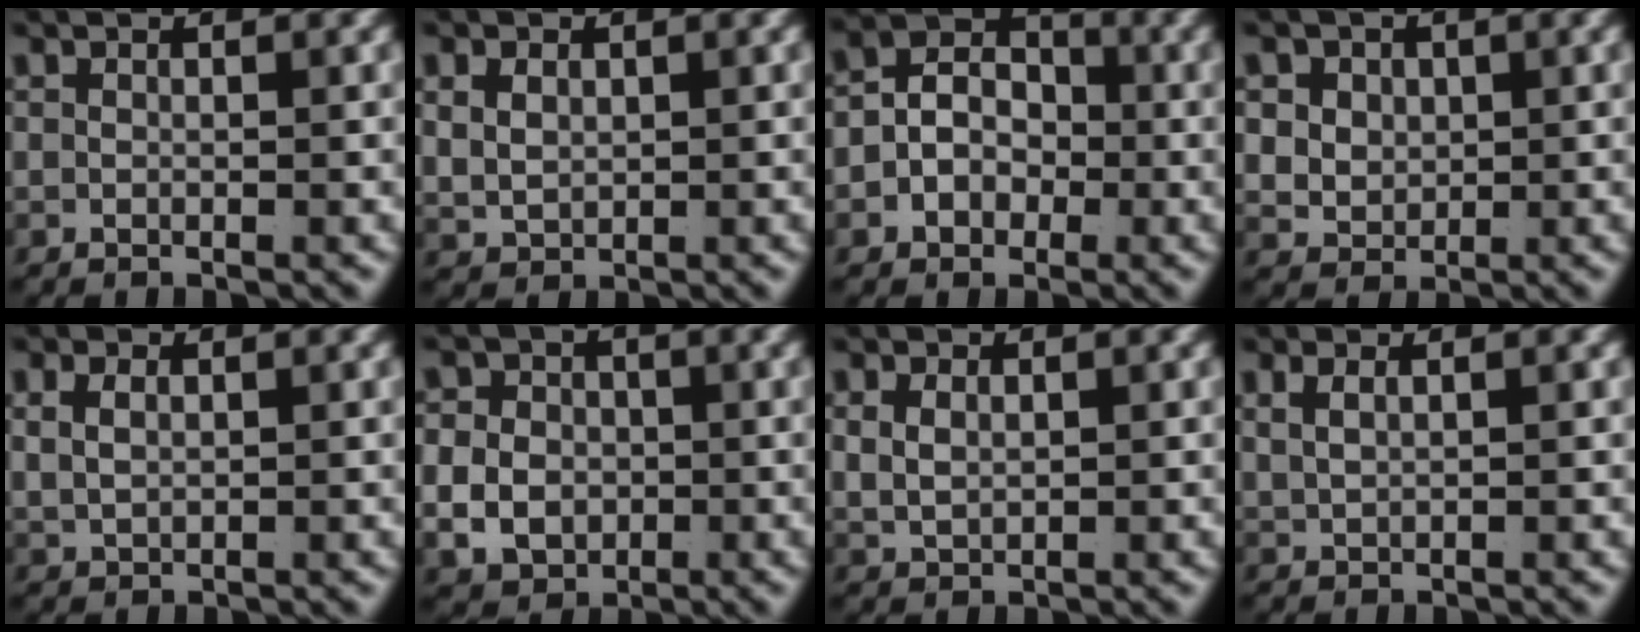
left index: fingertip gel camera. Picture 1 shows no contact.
{"total": 2.6, "force": [0.8, 2.1, 1.4], "torque": [-0.035, -0.009, 0.027]}
{"total": 7.3, "force": [-0.3, 6.2, 3.8], "torque": [-0.069, -0.007, -0.016]}
{"total": 5.5, "force": [0.8, 4.9, 2.2], "torque": [-0.058, -0.018, 0.022]}
{"total": 1.6, "force": [0.8, 1.0, 1.0], "torque": [-0.024, -0.003, 0.026]}
{"total": 6.2, "force": [-0.7, 5.6, 2.5], "torque": [-0.049, -0.017, -0.010]}
{"total": 2.1, "force": [0.7, 1.5, 1.3], "torque": [-0.032, -0.006, 0.025]}
{"total": 1.1, "force": [0.8, 0.1, 0.7], "torque": [-0.013, -0.001, 0.025]}